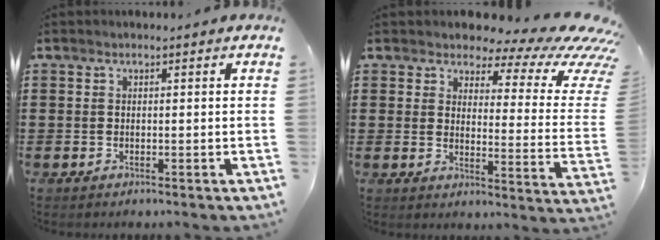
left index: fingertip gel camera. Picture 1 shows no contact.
{"total": 6.5, "force": [4.9, 2.3, 3.6], "torque": [-0.070, -0.037, 0.081]}